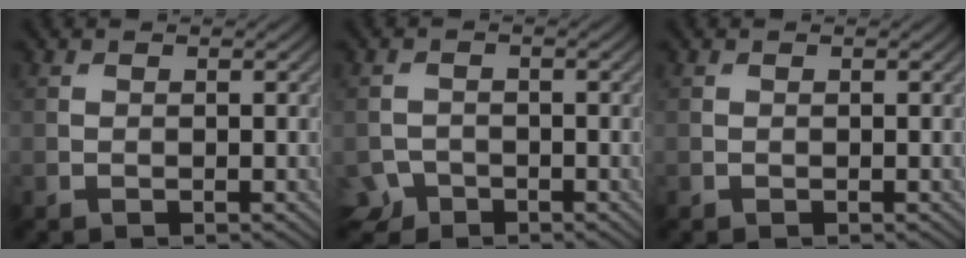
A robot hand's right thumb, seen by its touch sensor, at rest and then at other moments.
{"total": 2.5, "force": [-1.8, 1.6, 0.6], "torque": [-0.012, -0.006, -0.042]}
{"total": 0.0}